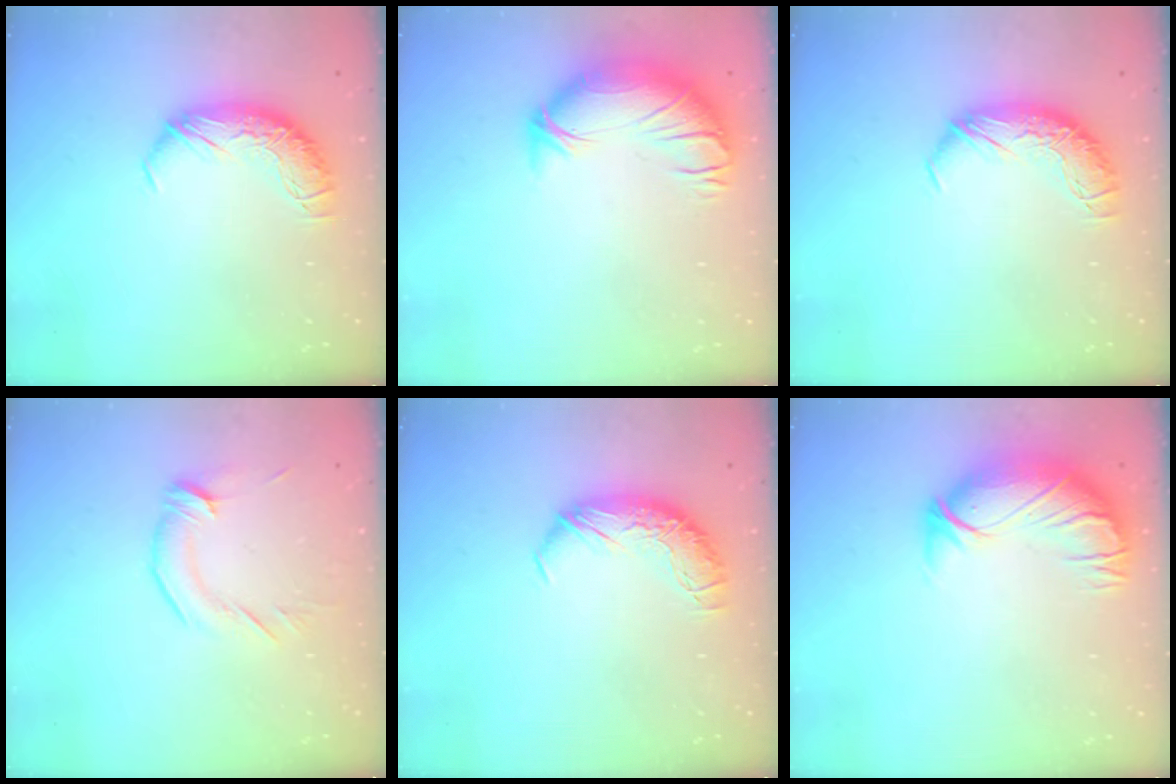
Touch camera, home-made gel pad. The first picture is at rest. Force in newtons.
{"total": 3.2, "press": 0.5, "slide": 3.2}
{"total": 0.0}
{"total": 2.1, "press": 2.1, "slide": 0.5}
{"total": 0.0}
{"total": 3.0, "press": 0.3, "slide": 3.0}